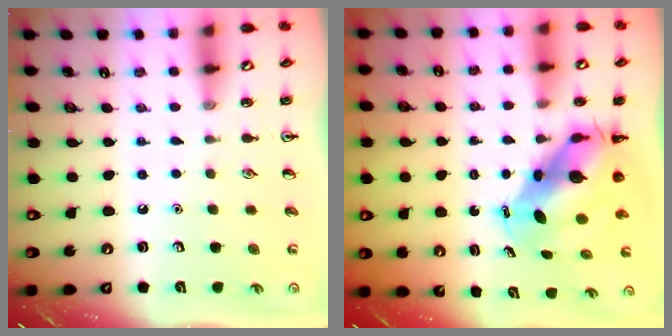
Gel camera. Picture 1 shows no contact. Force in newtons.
{"total": 7.7, "press": 7.4, "slide": 2.2}